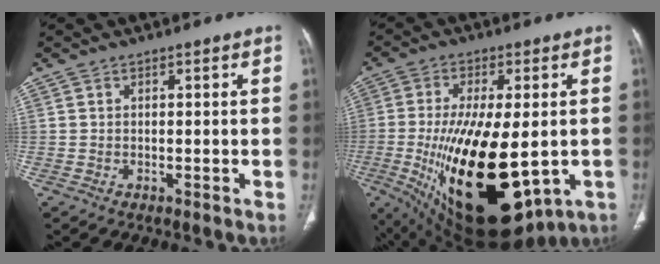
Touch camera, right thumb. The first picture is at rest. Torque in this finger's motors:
{"motor_torque": [3.08, 1.43, 2.77, 0.00, 1.00]}